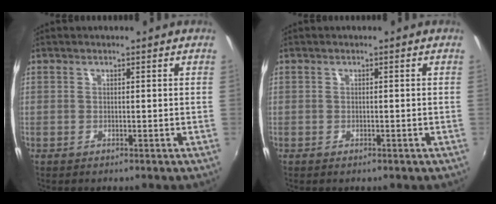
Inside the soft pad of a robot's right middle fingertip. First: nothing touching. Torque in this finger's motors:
{"motor_torque": [-0.40, -0.18, -0.01, -0.01]}